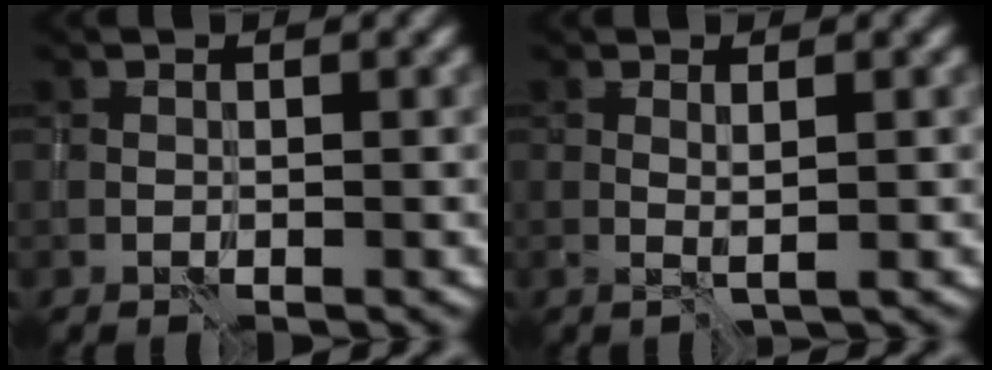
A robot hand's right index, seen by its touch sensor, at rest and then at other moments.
{"total": 1.0, "force": [0.3, -0.3, 0.9], "torque": [-0.018, -0.001, 0.004]}